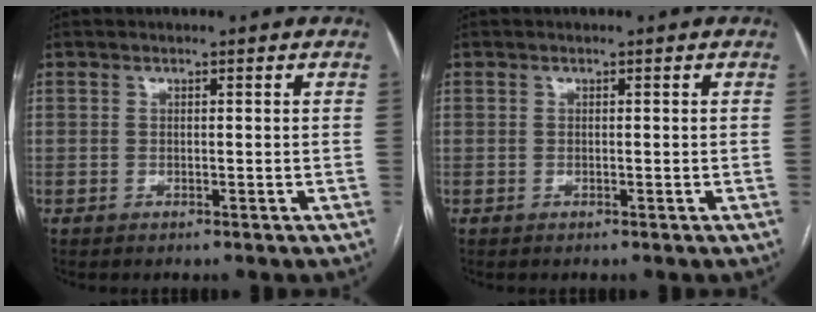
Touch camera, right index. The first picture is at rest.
{"total": 0.0}